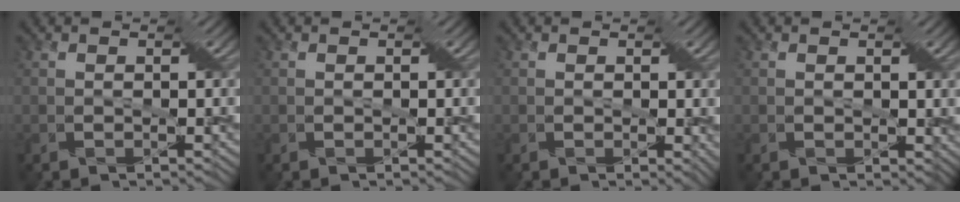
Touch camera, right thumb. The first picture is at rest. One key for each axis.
{"total": 0.0}
{"total": 1.6, "fx": 0.3, "fy": 1.0, "fz": 1.2, "tx": -0.010, "ty": -0.005, "tz": 0.008}
{"total": 0.8, "fx": 0.5, "fy": 0.6, "fz": 0.2, "tx": 0.000, "ty": 0.000, "tz": 0.006}